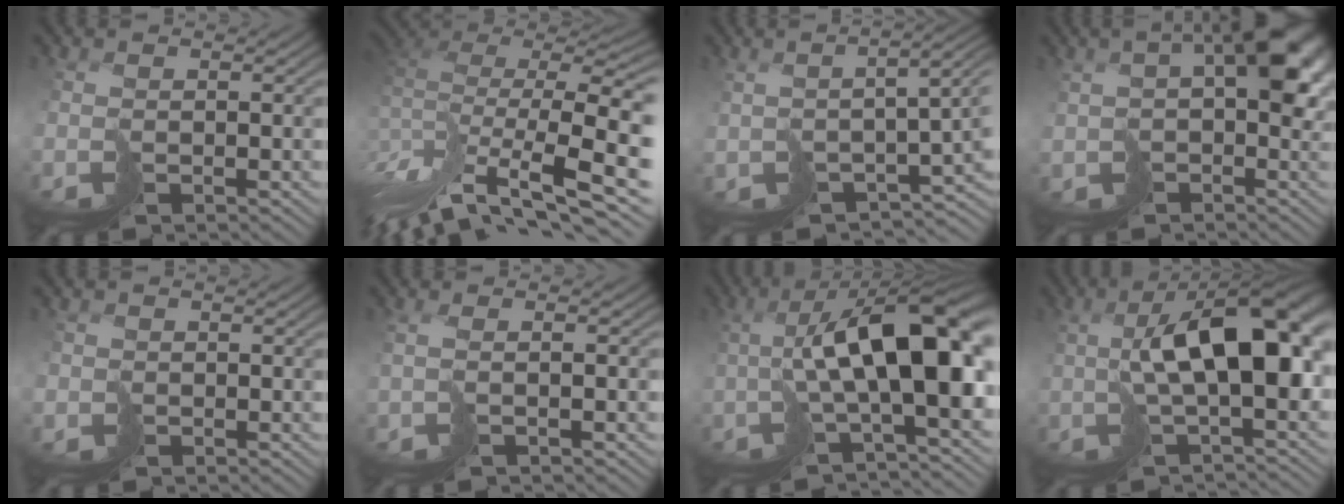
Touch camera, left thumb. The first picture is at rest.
{"total": 14.9, "force": [-3.6, 6.1, 13.0], "torque": [-0.270, 0.010, -0.057]}
{"total": 7.0, "force": [-1.6, 3.2, 6.1], "torque": [-0.113, -0.031, 0.000]}
{"total": 10.9, "force": [2.0, 6.2, 8.7], "torque": [-0.148, -0.003, 0.039]}
{"total": 1.2, "force": [-0.3, 1.2, 0.3], "torque": [-0.007, 0.000, -0.010]}
{"total": 1.9, "force": [-0.2, -0.1, 1.9], "torque": [-0.049, 0.003, 0.002]}
{"total": 13.9, "force": [0.3, 5.2, 12.9], "torque": [-0.214, 0.009, 0.024]}
{"total": 12.3, "force": [0.9, 5.1, 11.1], "torque": [-0.190, 0.011, 0.036]}